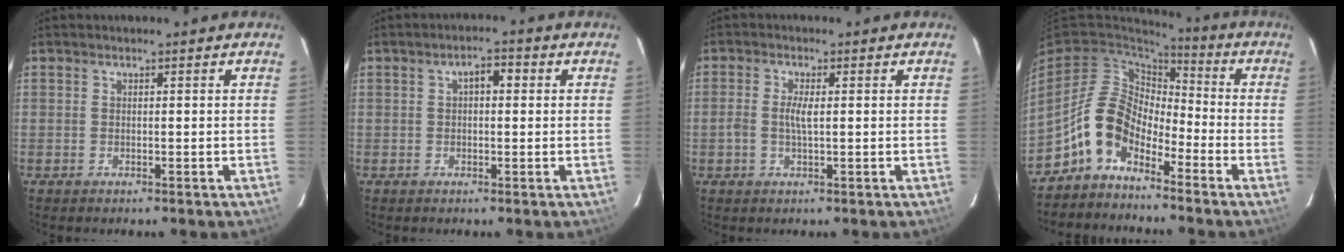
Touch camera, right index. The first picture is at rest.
{"total": 3.2, "force": [0.6, 1.7, 2.6], "torque": [-0.041, 0.014, 0.009]}
{"total": 2.8, "force": [-0.1, 0.8, 2.6], "torque": [-0.057, 0.003, -0.004]}
{"total": 10.2, "force": [-5.9, 6.4, 5.4], "torque": [-0.109, 0.031, -0.123]}